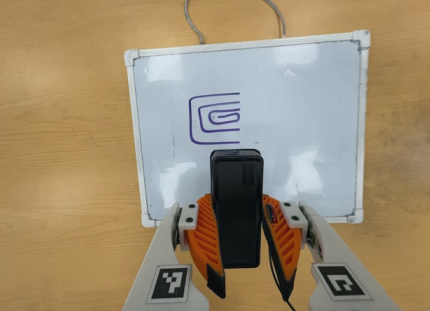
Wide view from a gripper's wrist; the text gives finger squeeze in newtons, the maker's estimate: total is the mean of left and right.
{"total": 8.1, "left": 7.0, "right": 9.3}